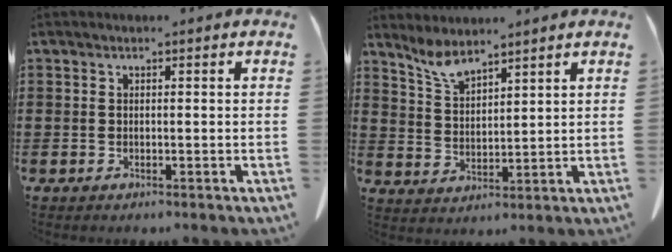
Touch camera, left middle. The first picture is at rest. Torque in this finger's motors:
{"motor_torque": [0.01, 0.01, 0.07, 0.05]}